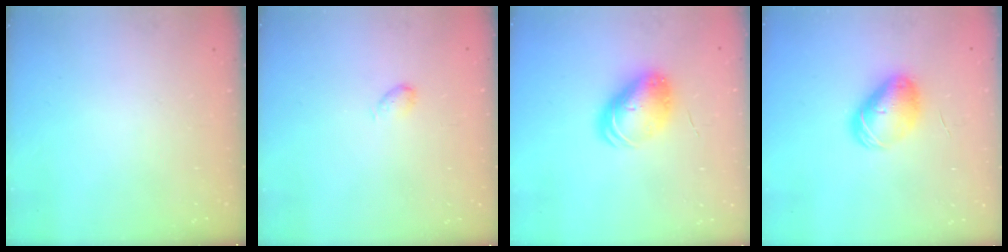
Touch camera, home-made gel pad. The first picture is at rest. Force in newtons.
{"total": 3.9, "press": 3.9, "slide": 0.7}
{"total": 9.6, "press": 9.6, "slide": 0.6}
{"total": 9.1, "press": 9.0, "slide": 1.5}